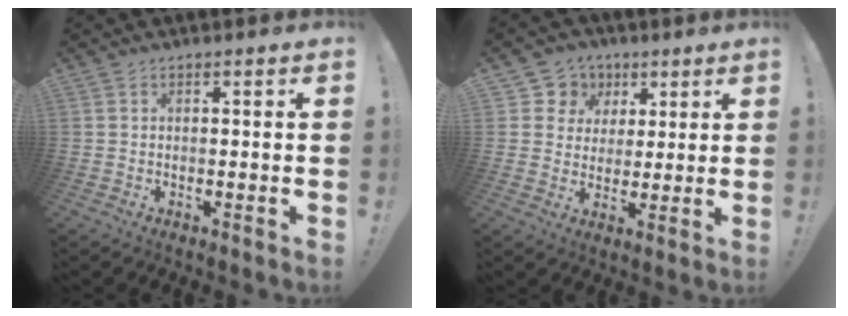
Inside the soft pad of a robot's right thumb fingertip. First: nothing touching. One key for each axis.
{"total": 8.0, "fx": 2.7, "fy": 7.4, "fz": 1.4, "tx": -0.025, "ty": -0.015, "tz": 0.058}